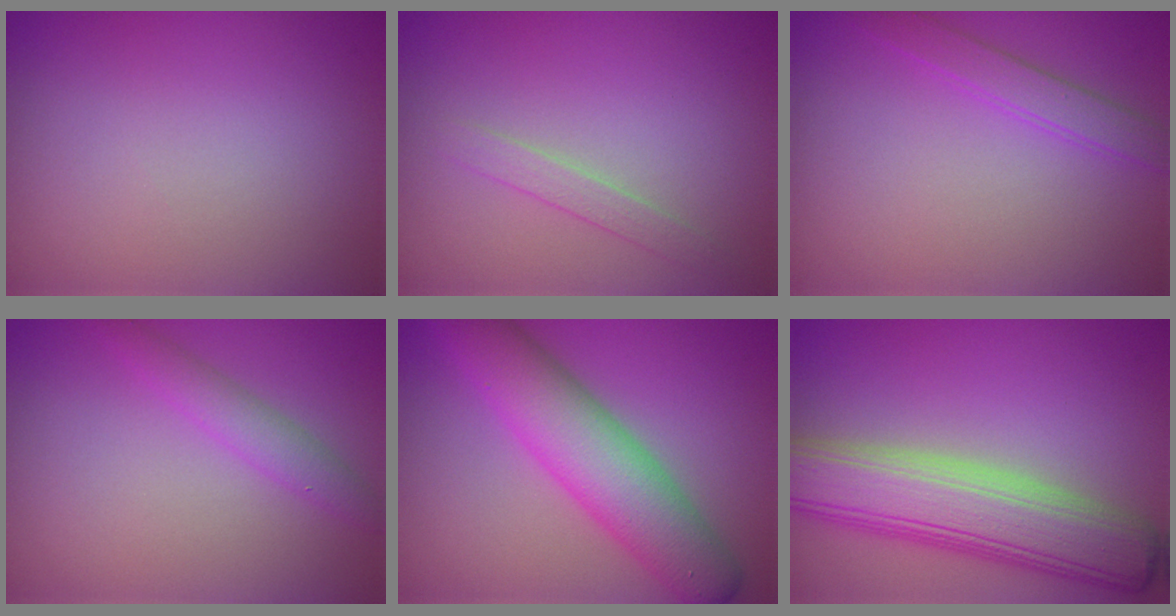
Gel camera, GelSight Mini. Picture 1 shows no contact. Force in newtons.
{"total": 1.4, "press": 1.4, "slide": 0.0}
{"total": 2.0, "press": 2.0, "slide": 0.1}
{"total": 2.0, "press": 2.0, "slide": 0.1}
{"total": 7.5, "press": 7.5, "slide": 0.3}
{"total": 8.5, "press": 8.5, "slide": 0.5}